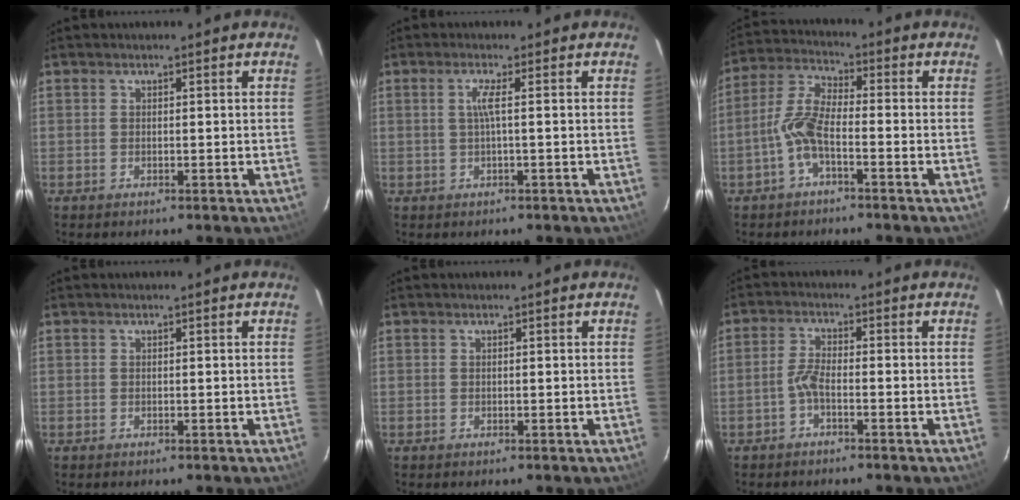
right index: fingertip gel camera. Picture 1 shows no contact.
{"total": 2.1, "force": [0.0, -0.6, 2.0], "torque": [-0.040, 0.000, 0.002]}
{"total": 6.6, "force": [-2.7, 2.1, 5.7], "torque": [-0.130, 0.013, -0.060]}
{"total": 0.0}
{"total": 0.0}
{"total": 2.7, "force": [-1.6, 0.6, 2.0], "torque": [-0.054, 0.007, -0.035]}